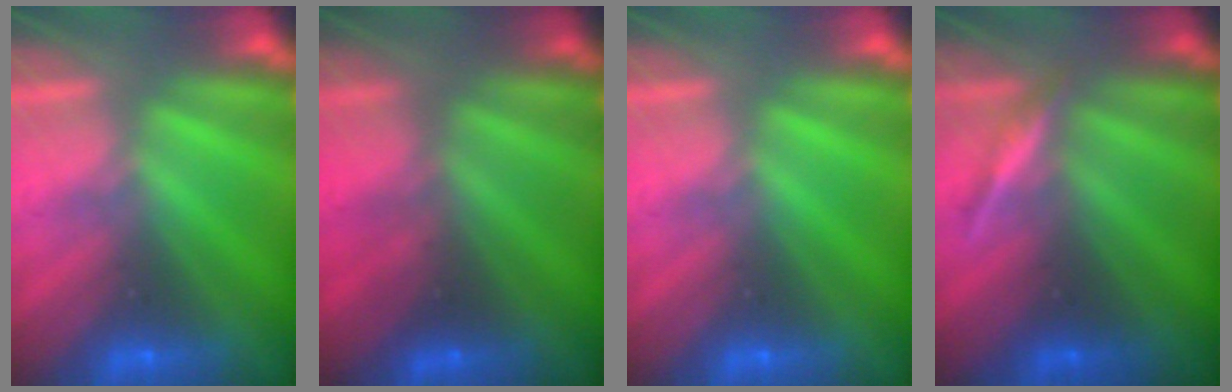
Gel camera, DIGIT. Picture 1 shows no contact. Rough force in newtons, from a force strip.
{"total": 2.2}
{"total": 0.0}
{"total": 3.2}